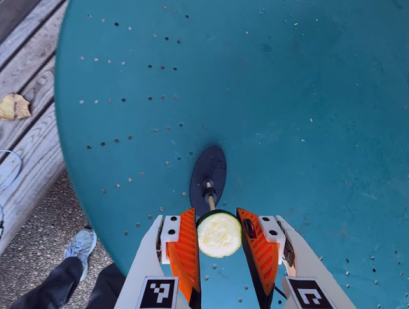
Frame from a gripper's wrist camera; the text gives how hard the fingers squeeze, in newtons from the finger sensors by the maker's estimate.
{"total": 12.0, "left": 12.4, "right": 11.6}